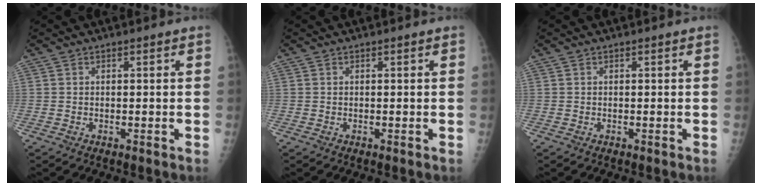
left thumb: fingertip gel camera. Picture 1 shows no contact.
{"total": 0.0}
{"total": 0.0}